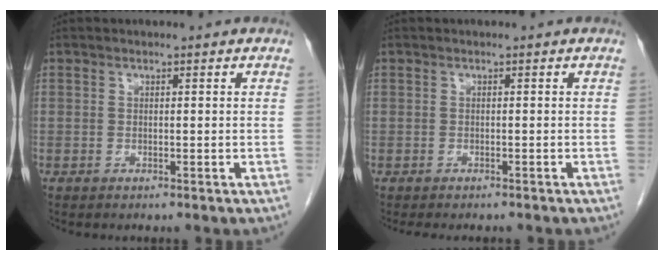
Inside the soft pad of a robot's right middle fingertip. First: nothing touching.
{"total": 5.2, "force": [-4.5, 1.4, 2.1], "torque": [-0.023, -0.006, -0.059]}